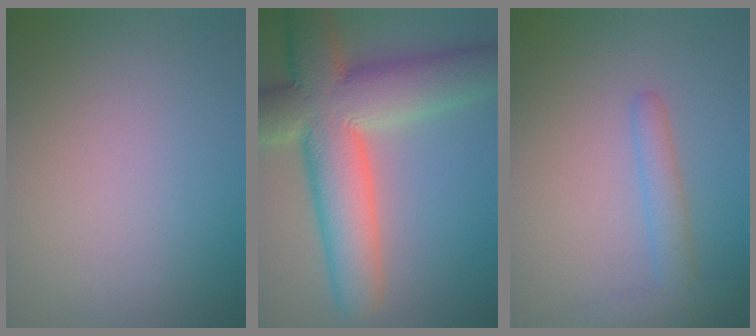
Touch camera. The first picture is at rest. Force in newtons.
{"total": 13.5, "press": 13.4, "slide": 1.0}
{"total": 2.9, "press": 2.9, "slide": 0.2}